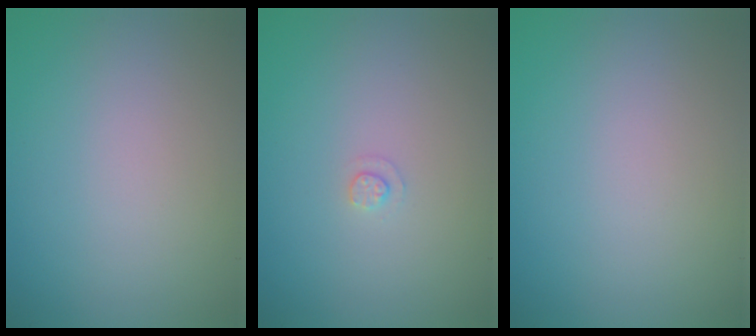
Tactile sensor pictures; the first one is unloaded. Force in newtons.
{"total": 0.9, "press": 0.9, "slide": 0.2}
{"total": 0.0}